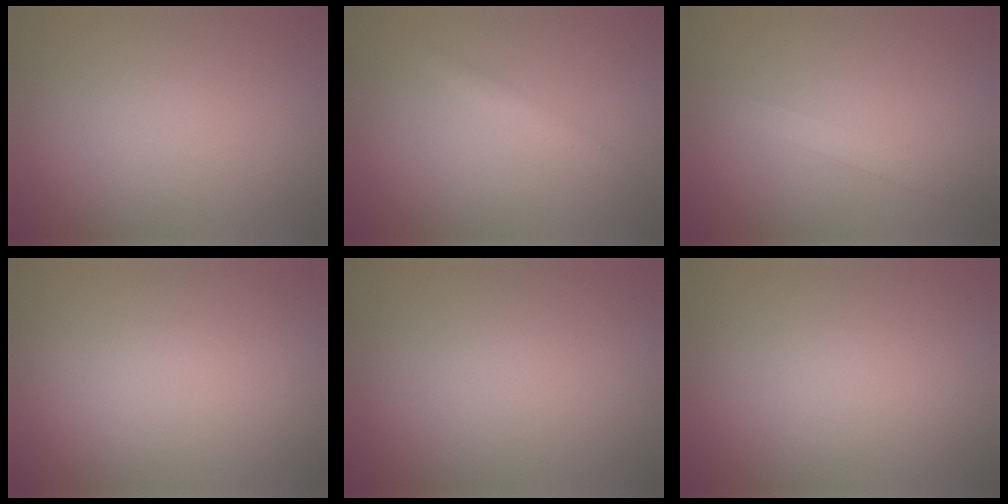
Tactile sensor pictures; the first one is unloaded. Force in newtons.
{"total": 1.2, "press": 1.2, "slide": 0.1}
{"total": 1.8, "press": 1.8, "slide": 0.0}
{"total": 0.0}
{"total": 0.0}
{"total": 0.0}